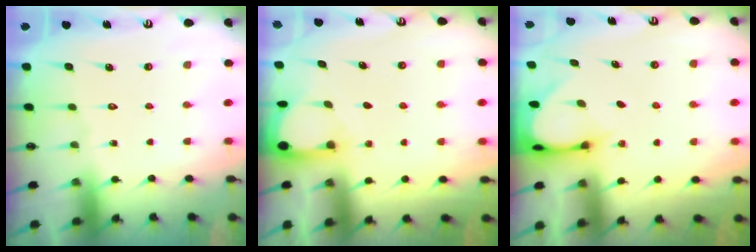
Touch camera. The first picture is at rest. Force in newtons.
{"total": 2.8, "press": 2.8, "slide": 0.3}
{"total": 2.8, "press": 2.8, "slide": 0.3}